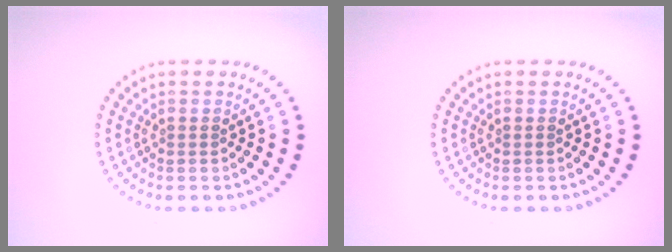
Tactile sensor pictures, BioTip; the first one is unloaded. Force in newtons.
{"total": 0.0}